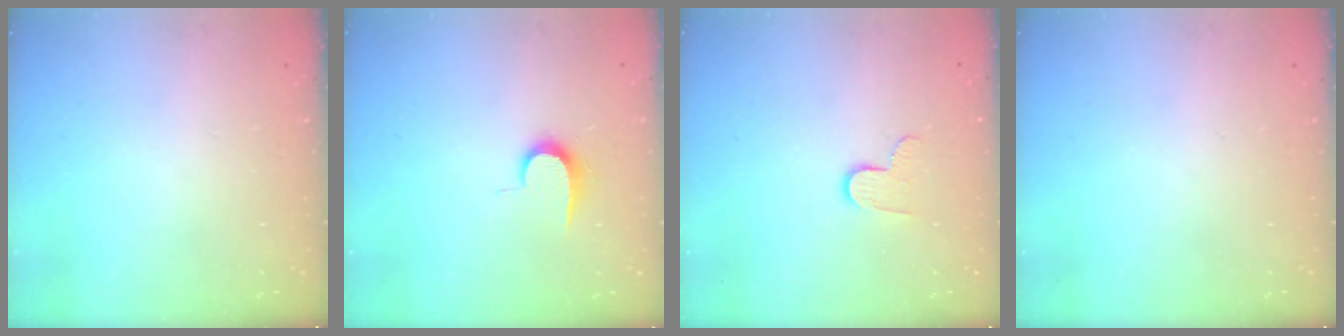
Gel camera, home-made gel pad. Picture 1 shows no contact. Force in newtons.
{"total": 6.6, "press": 6.5, "slide": 0.8}
{"total": 5.7, "press": 5.7, "slide": 0.4}
{"total": 0.0}